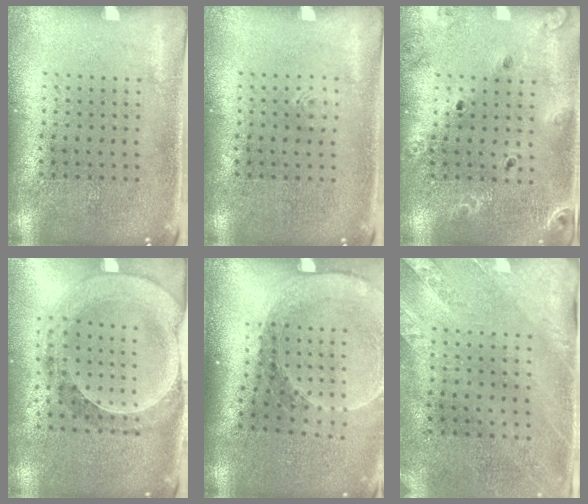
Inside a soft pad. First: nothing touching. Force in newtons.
{"total": 0.5, "press": 0.5, "slide": 0.1}
{"total": 1.7, "press": 1.7, "slide": 0.4}
{"total": 1.5, "press": 1.5, "slide": 0.3}
{"total": 1.7, "press": 1.7, "slide": 0.2}
{"total": 2.5, "press": 2.1, "slide": 1.4}